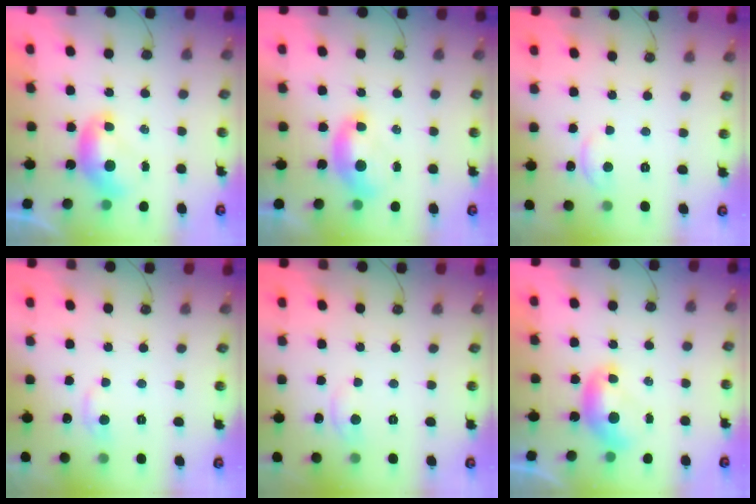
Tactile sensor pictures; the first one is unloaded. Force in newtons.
{"total": 1.5, "press": 1.3, "slide": 0.7}
{"total": 2.0, "press": 2.0, "slide": 0.3}
{"total": 1.0, "press": 0.4, "slide": 0.9}
{"total": 1.5, "press": 1.4, "slide": 0.5}
{"total": 0.0}